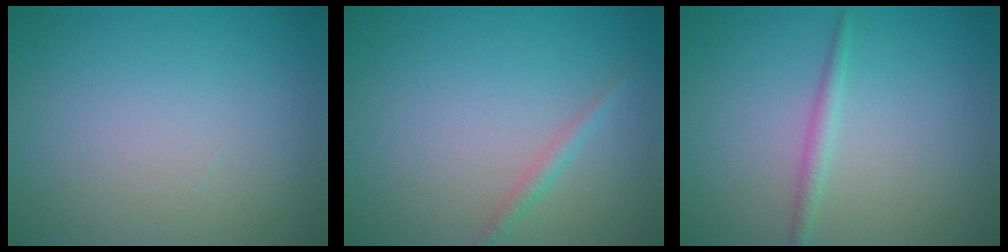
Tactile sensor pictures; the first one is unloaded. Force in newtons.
{"total": 1.1, "press": 1.1, "slide": 0.0}
{"total": 1.3, "press": 1.3, "slide": 0.1}